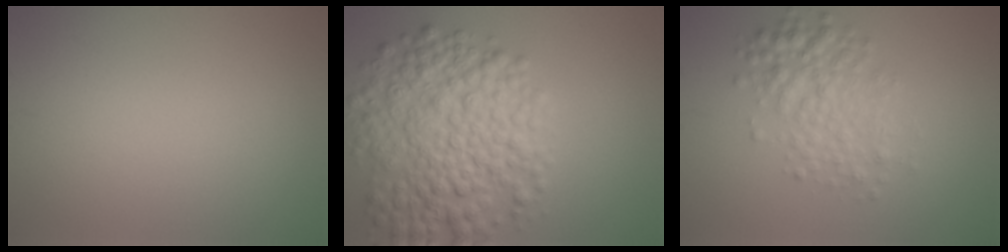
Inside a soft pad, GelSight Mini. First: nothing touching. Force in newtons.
{"total": 8.5, "press": 8.5, "slide": 0.3}
{"total": 4.0, "press": 4.0, "slide": 0.0}